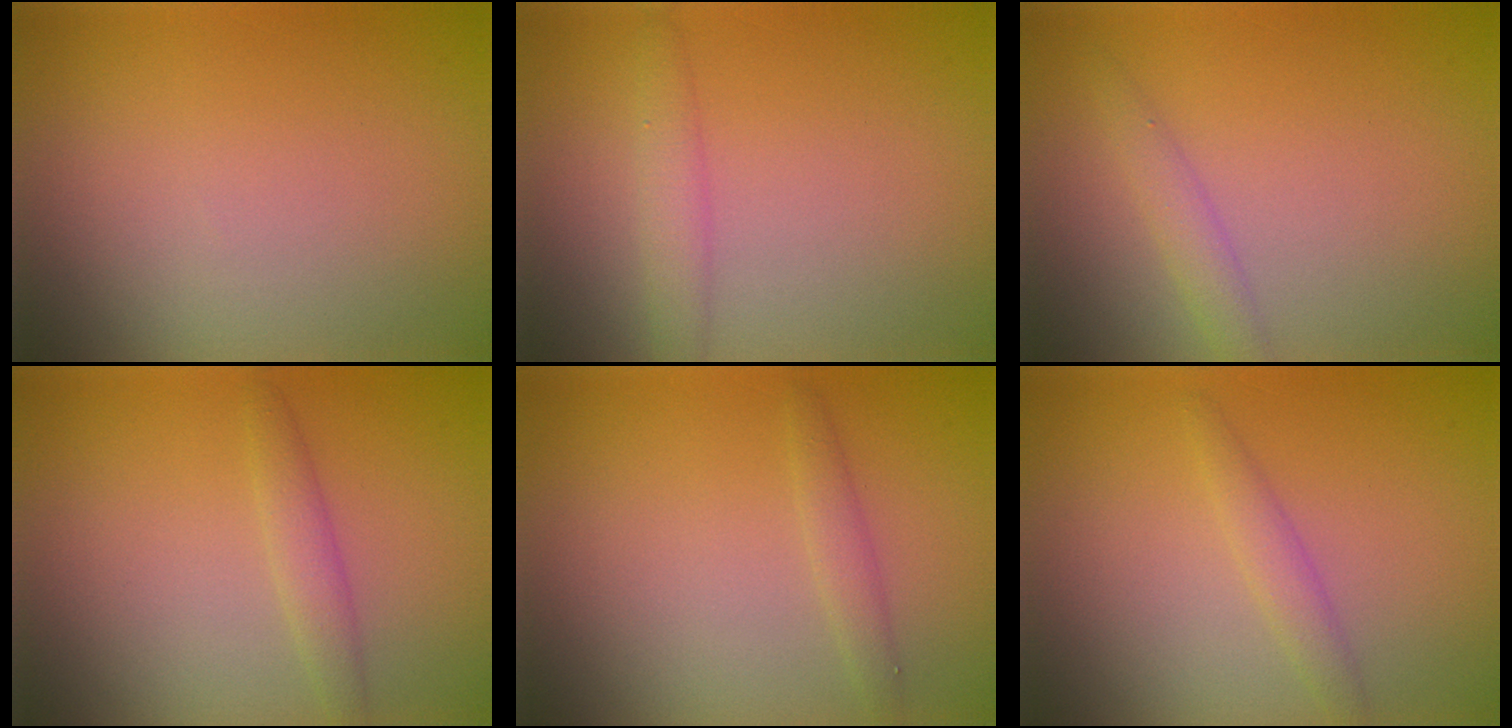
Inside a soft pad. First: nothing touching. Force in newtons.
{"total": 2.0, "press": 2.0, "slide": 0.1}
{"total": 1.7, "press": 1.7, "slide": 0.1}
{"total": 1.8, "press": 1.8, "slide": 0.1}
{"total": 1.4, "press": 1.4, "slide": 0.1}
{"total": 1.7, "press": 1.7, "slide": 0.1}